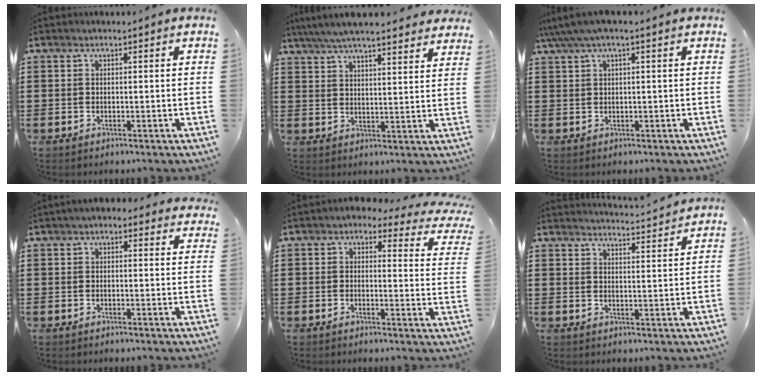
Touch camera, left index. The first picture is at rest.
{"total": 6.1, "force": [5.7, 0.3, 2.1], "torque": [-0.060, -0.020, 0.103]}
{"total": 2.1, "force": [0.8, 0.2, 1.9], "torque": [-0.045, -0.003, 0.010]}
{"total": 2.4, "force": [2.0, 1.0, 1.0], "torque": [-0.025, 0.004, 0.036]}
{"total": 2.5, "force": [1.8, 1.0, 1.4], "torque": [-0.031, -0.010, 0.026]}
{"total": 3.4, "force": [3.4, -0.5, 0.2], "torque": [-0.009, -0.026, 0.056]}